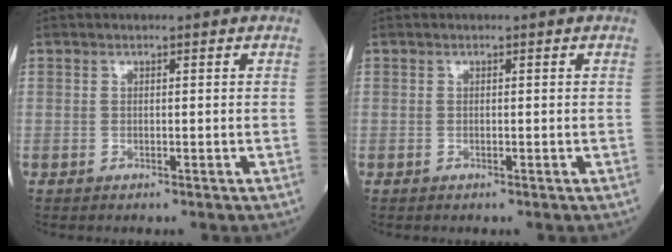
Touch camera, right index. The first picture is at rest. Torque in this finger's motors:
{"motor_torque": [0.02, 0.00, 0.01, -0.01]}